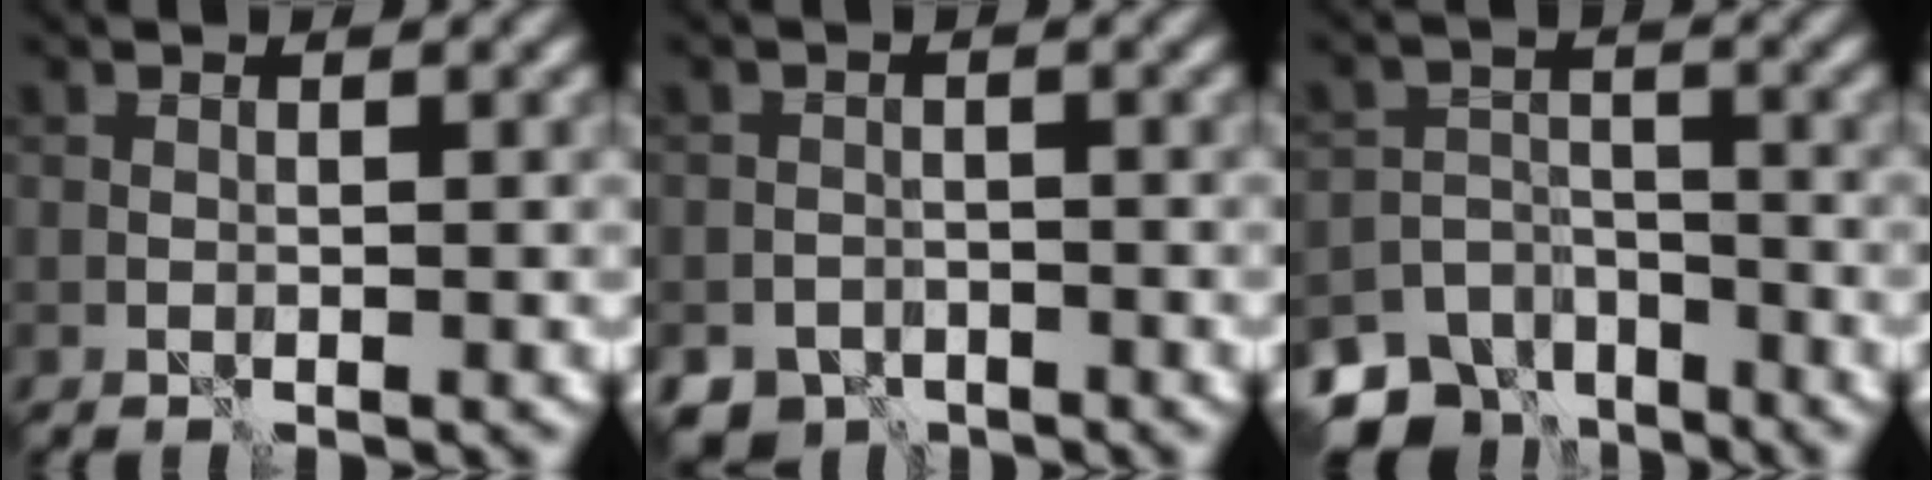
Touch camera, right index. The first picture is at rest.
{"total": 4.2, "force": [-3.4, 2.4, 0.8], "torque": [0.003, -0.001, -0.054]}
{"total": 8.7, "force": [-6.9, 4.9, 2.1], "torque": [-0.017, -0.010, -0.107]}